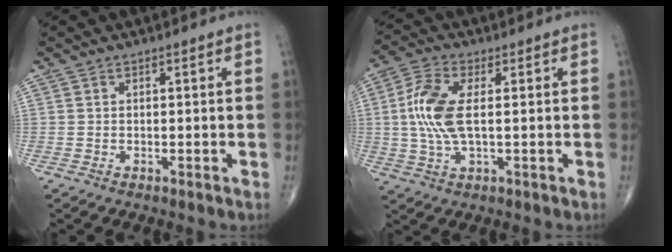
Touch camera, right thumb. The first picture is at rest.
{"total": 9.7, "force": [0.6, 4.1, 8.8], "torque": [-0.206, 0.005, 0.011]}